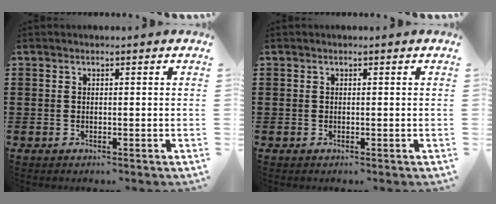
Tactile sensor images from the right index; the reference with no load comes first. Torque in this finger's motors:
{"motor_torque": [1.45, 0.69, 0.00, 0.01]}